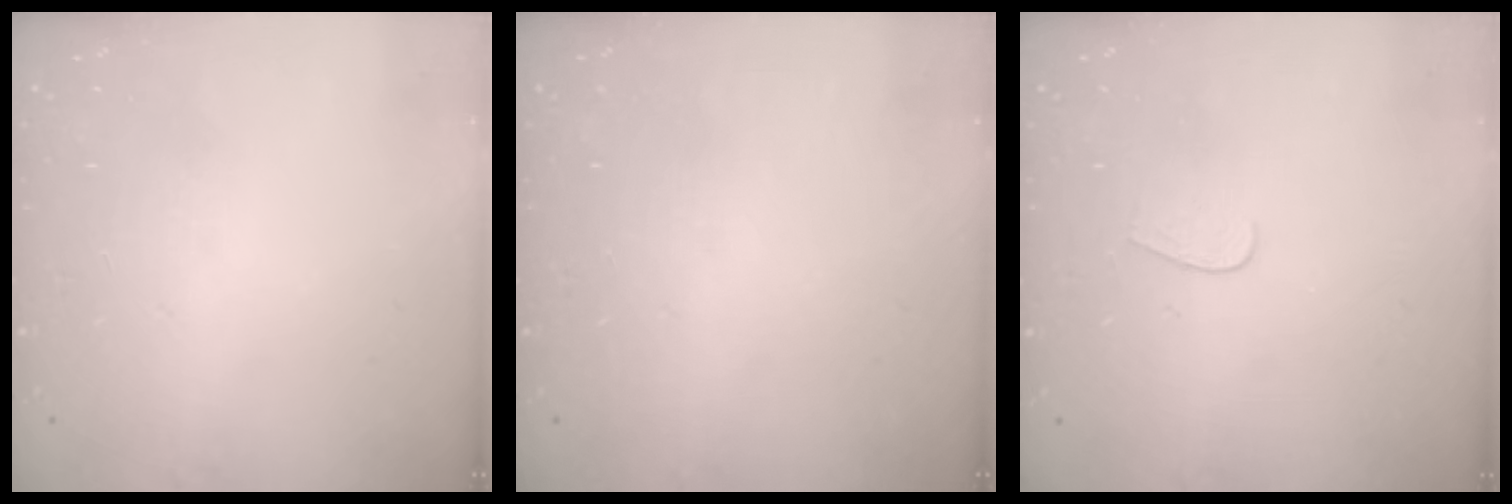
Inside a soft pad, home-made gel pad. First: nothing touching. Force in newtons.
{"total": 0.0}
{"total": 4.0, "press": 4.0, "slide": 0.4}